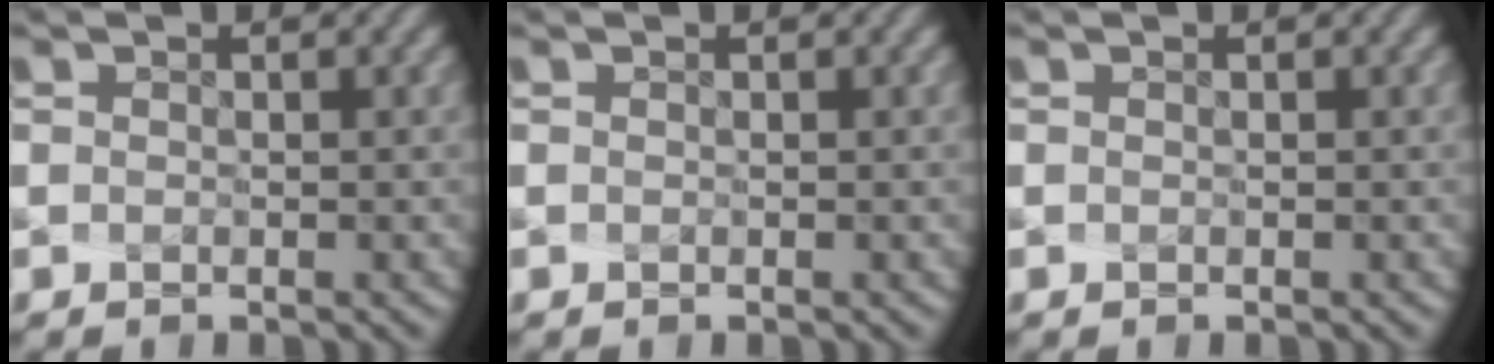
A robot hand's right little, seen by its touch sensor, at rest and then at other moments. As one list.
[{"total": 0.0}, {"total": 0.0}]